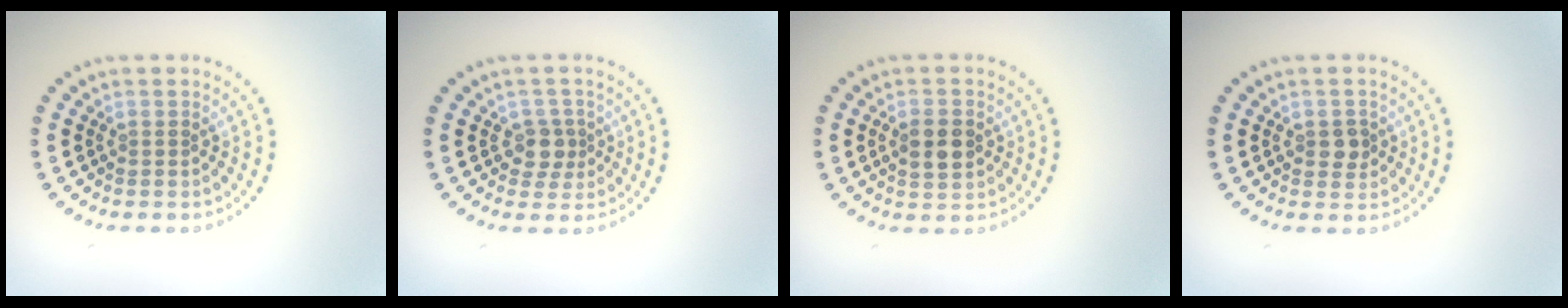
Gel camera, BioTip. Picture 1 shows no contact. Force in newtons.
{"total": 2.0, "press": 1.7, "slide": 1.0}
{"total": 2.8, "press": 2.8, "slide": 0.2}
{"total": 1.6, "press": 1.6, "slide": 0.2}